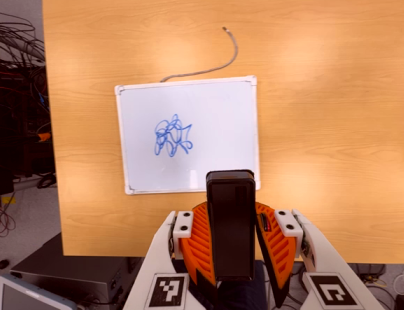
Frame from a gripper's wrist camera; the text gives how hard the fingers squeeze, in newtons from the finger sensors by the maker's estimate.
{"total": 8.5, "left": 7.7, "right": 9.3}